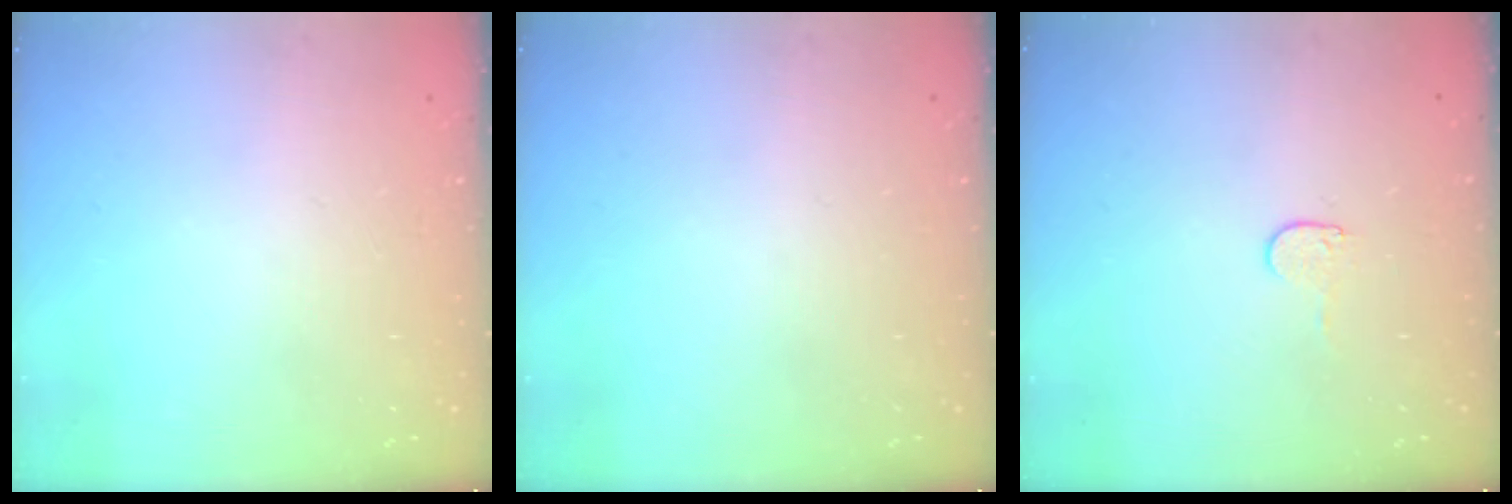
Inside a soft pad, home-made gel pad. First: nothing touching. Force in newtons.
{"total": 0.0}
{"total": 4.0, "press": 4.0, "slide": 0.3}